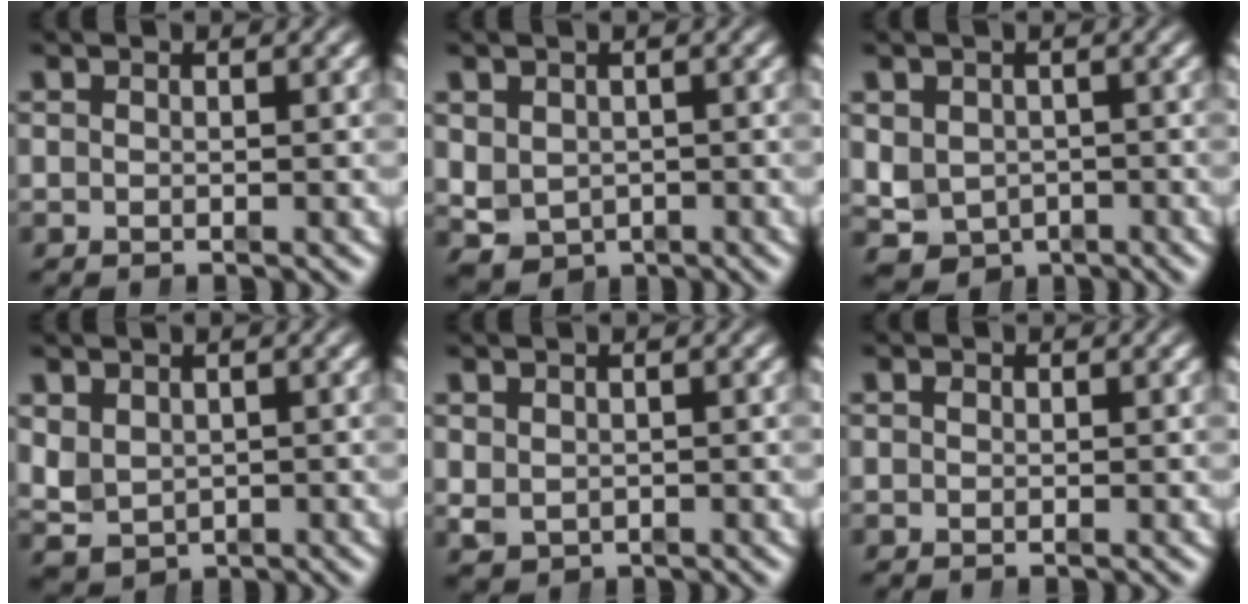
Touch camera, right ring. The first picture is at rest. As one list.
[{"total": 5.8, "force": [-1.2, 5.0, 2.6], "torque": [-0.072, -0.043, 0.002]}, {"total": 7.6, "force": [-2.4, 6.5, 3.0], "torque": [-0.072, -0.047, -0.023]}, {"total": 4.4, "force": [-0.2, 3.9, 2.0], "torque": [-0.064, -0.033, 0.015]}, {"total": 1.8, "force": [-0.2, 1.5, 0.9], "torque": [-0.028, -0.024, 0.015]}, {"total": 0.0}]